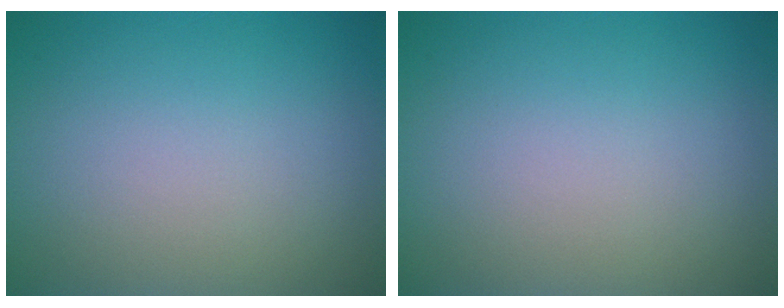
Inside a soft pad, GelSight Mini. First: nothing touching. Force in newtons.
{"total": 0.0}